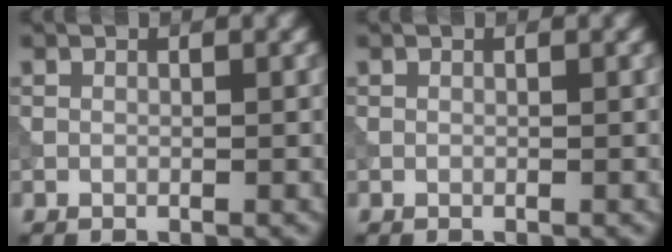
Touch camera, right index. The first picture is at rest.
{"total": 0.0}